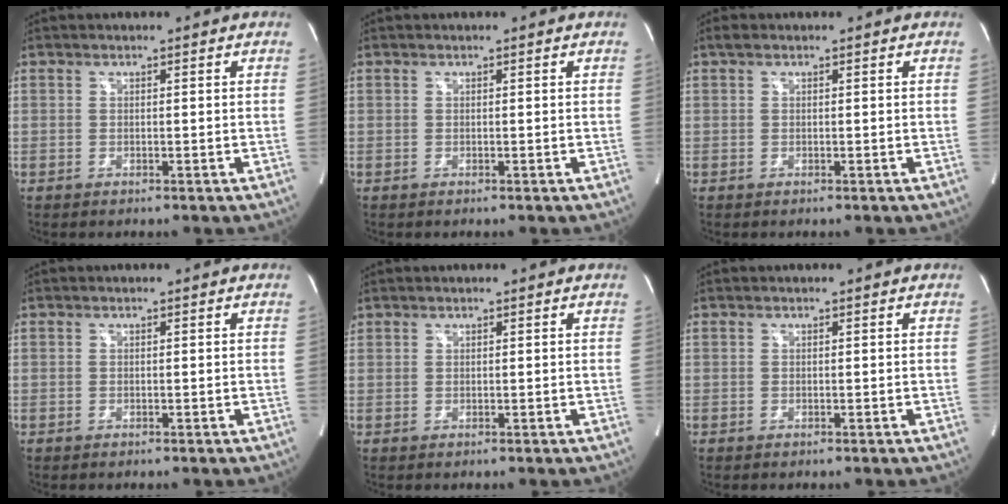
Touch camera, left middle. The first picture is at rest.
{"total": 0.0}
{"total": 0.9, "force": [0.6, 0.4, 0.5], "torque": [-0.016, 0.015, 0.009]}
{"total": 0.0}
{"total": 0.6, "force": [0.6, 0.3, 0.0], "torque": [-0.004, 0.006, 0.011]}
{"total": 0.0}